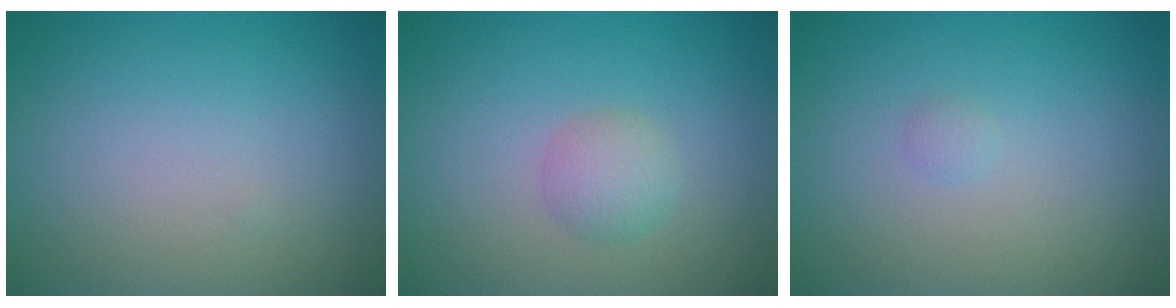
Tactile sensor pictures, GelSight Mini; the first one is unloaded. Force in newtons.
{"total": 2.0, "press": 2.0, "slide": 0.0}
{"total": 0.5, "press": 0.5, "slide": 0.0}